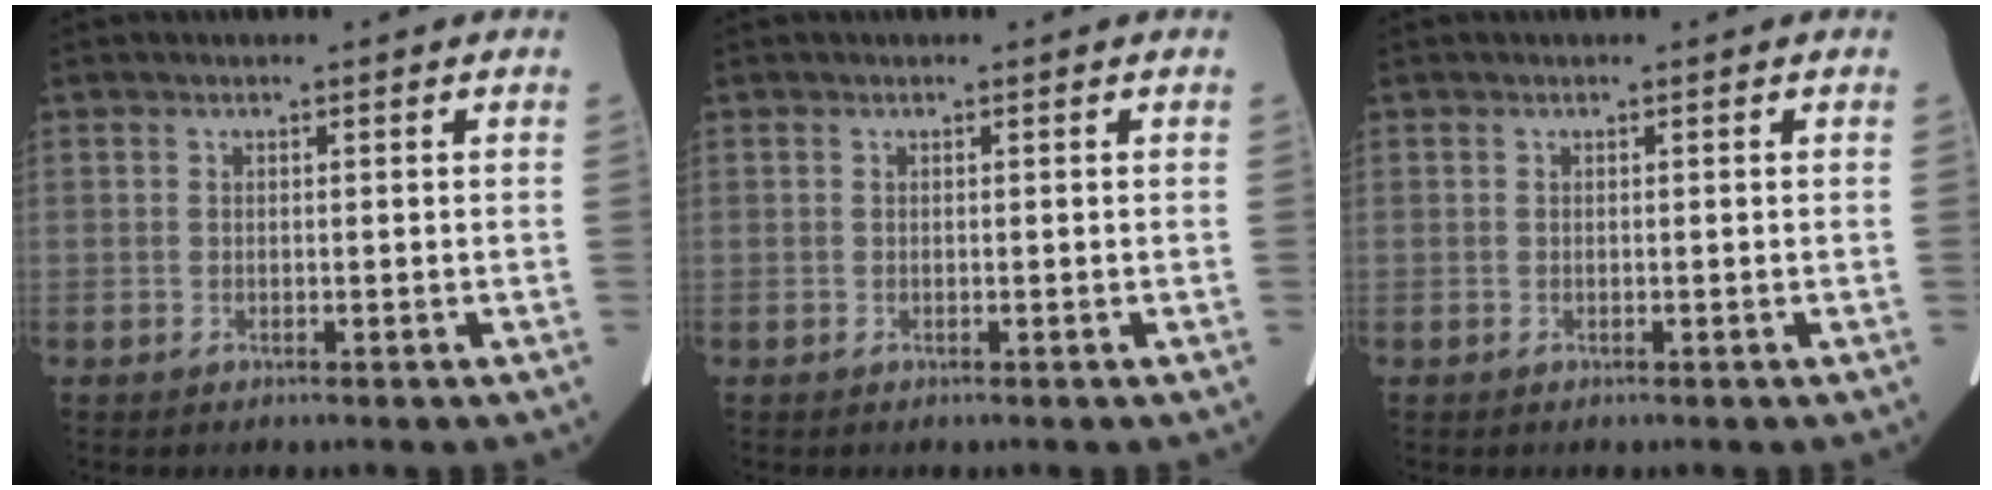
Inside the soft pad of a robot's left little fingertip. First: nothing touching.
{"total": 0.0}
{"total": 0.0}